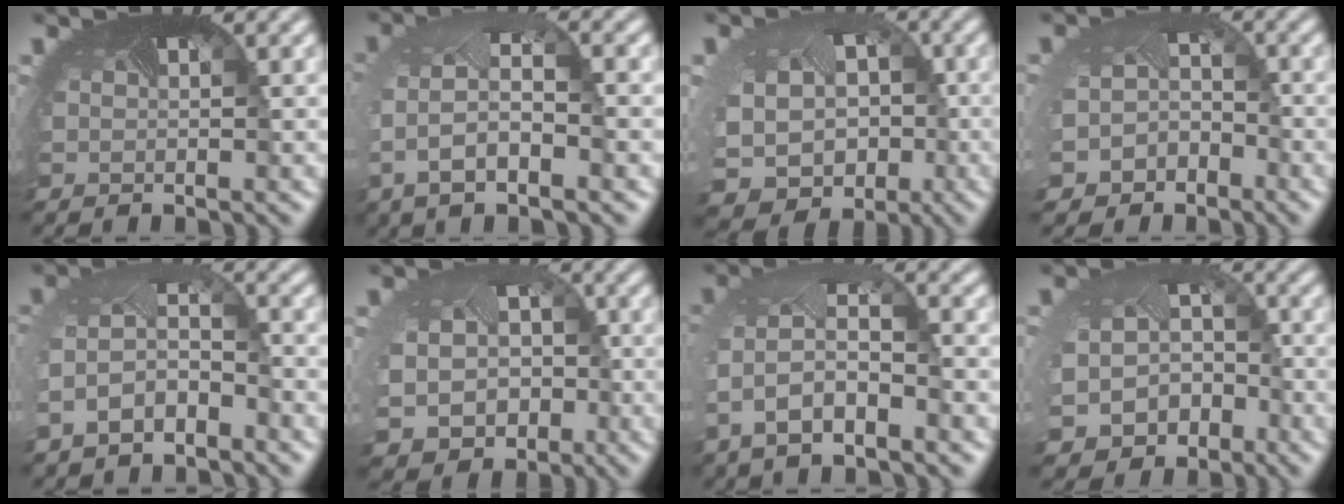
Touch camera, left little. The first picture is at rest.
{"total": 5.5, "force": [-0.7, 2.4, 4.9], "torque": [-0.115, -0.004, -0.019]}
{"total": 10.6, "force": [-2.2, 8.8, 5.5], "torque": [-0.111, -0.042, -0.030]}
{"total": 3.9, "force": [-2.7, 2.7, 0.6], "torque": [-0.016, -0.023, -0.039]}
{"total": 3.9, "force": [-2.4, 2.0, 2.3], "torque": [-0.069, -0.006, -0.054]}
{"total": 8.4, "force": [-2.0, 7.0, 4.3], "torque": [-0.085, -0.046, -0.019]}
{"total": 5.9, "force": [-1.8, 2.9, 4.8], "torque": [-0.114, -0.004, -0.037]}
{"total": 7.0, "force": [-3.1, 5.6, 2.8], "torque": [-0.057, -0.040, -0.036]}